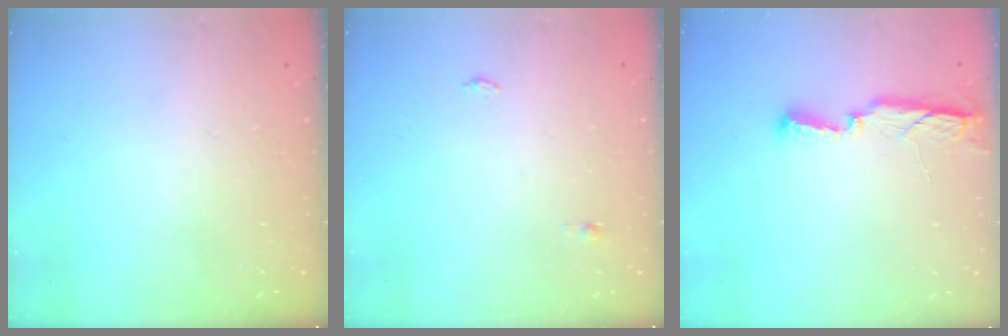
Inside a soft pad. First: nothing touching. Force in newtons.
{"total": 7.6, "press": 3.3, "slide": 6.8}
{"total": 6.6, "press": 6.5, "slide": 1.1}